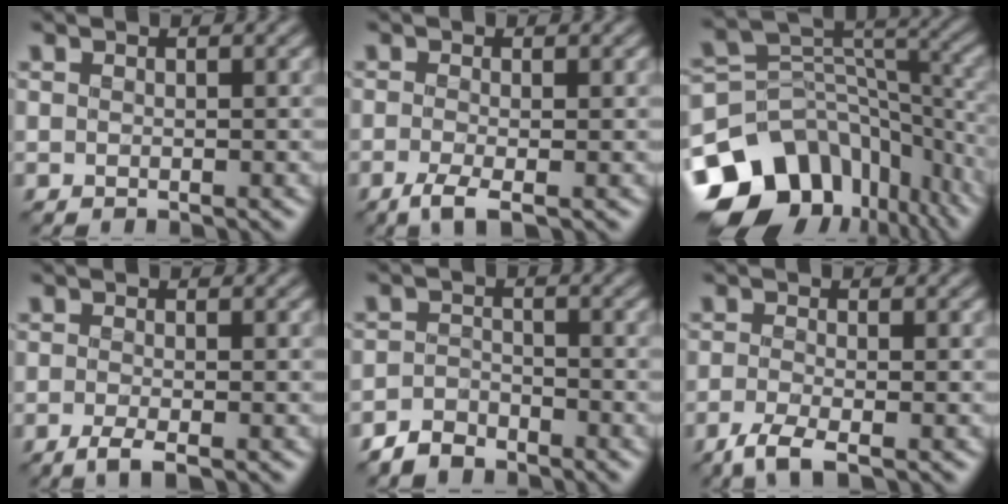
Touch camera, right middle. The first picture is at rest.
{"total": 2.2, "force": [-1.2, 0.4, 1.8], "torque": [-0.043, -0.007, -0.032]}
{"total": 14.4, "force": [-7.5, 10.3, 6.9], "torque": [-0.168, 0.011, -0.110]}
{"total": 1.9, "force": [-1.0, 0.3, 1.5], "torque": [-0.034, -0.006, -0.025]}
{"total": 2.5, "force": [-2.2, 1.0, 0.5], "torque": [-0.011, 0.004, -0.051]}
{"total": 2.6, "force": [-1.7, 0.4, 1.9], "torque": [-0.046, -0.009, -0.046]}